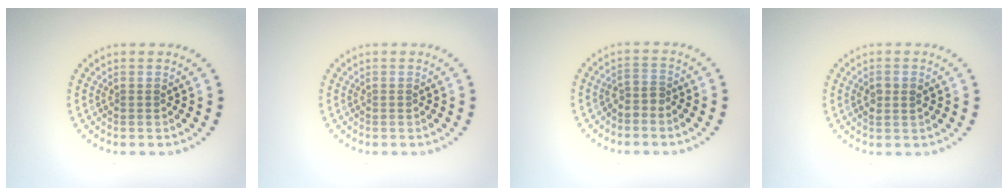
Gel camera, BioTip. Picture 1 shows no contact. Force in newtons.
{"total": 0.0}
{"total": 1.6, "press": 1.2, "slide": 1.1}
{"total": 1.5, "press": 1.4, "slide": 0.3}